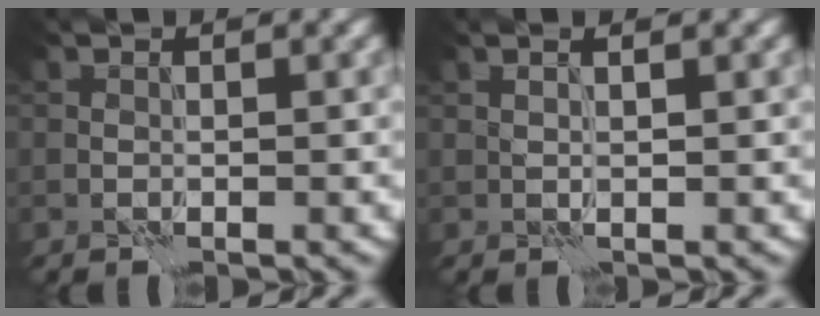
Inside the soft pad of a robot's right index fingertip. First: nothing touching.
{"total": 1.4, "force": [0.9, 0.4, 1.1], "torque": [-0.009, -0.003, 0.000]}